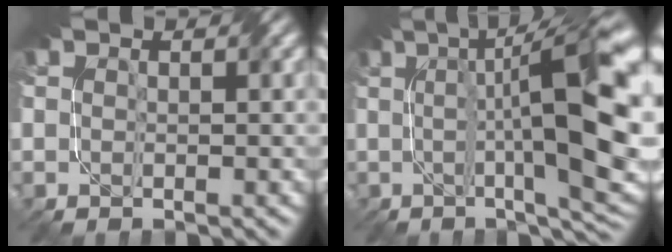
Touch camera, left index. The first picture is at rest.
{"total": 13.7, "force": [1.5, 3.3, 13.2], "torque": [-0.178, 0.016, 0.027]}